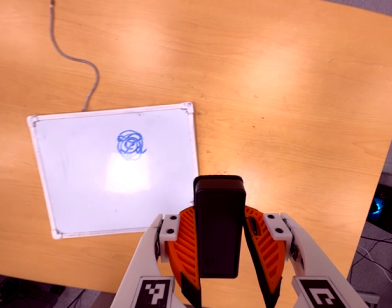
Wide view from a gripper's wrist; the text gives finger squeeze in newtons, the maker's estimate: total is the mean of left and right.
{"total": 4.6, "left": 3.6, "right": 5.7}